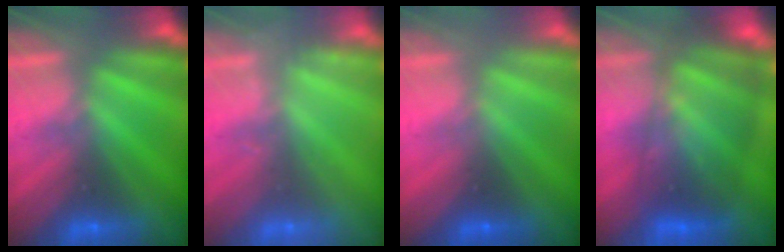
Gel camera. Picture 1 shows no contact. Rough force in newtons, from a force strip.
{"total": 2.3}
{"total": 3.0}
{"total": 7.1}